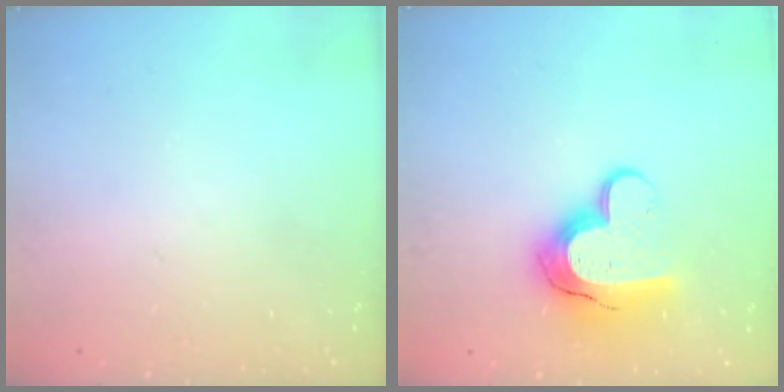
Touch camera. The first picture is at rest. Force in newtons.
{"total": 15.4, "press": 15.3, "slide": 1.1}